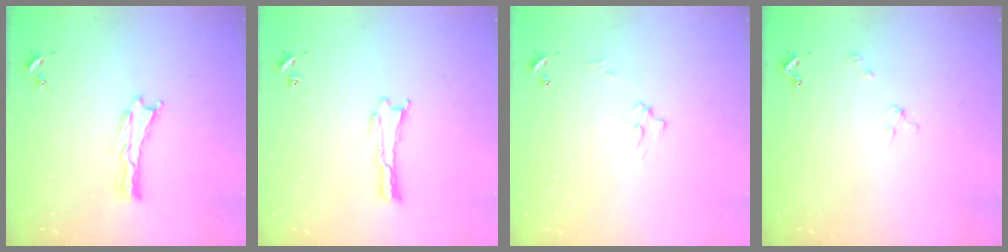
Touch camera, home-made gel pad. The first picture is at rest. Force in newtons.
{"total": 0.0}
{"total": 2.7, "press": 2.7, "slide": 0.3}
{"total": 2.0, "press": 2.0, "slide": 0.2}